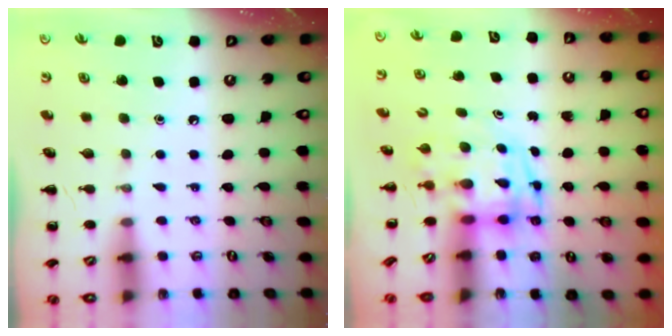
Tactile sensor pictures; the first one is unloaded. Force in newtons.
{"total": 3.6, "press": 3.5, "slide": 0.7}